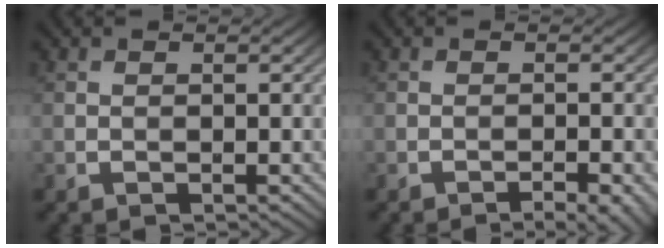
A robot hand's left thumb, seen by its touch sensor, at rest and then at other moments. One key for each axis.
{"total": 2.8, "fx": -1.9, "fy": 0.5, "fz": 2.0, "tx": -0.027, "ty": 0.006, "tz": -0.027}